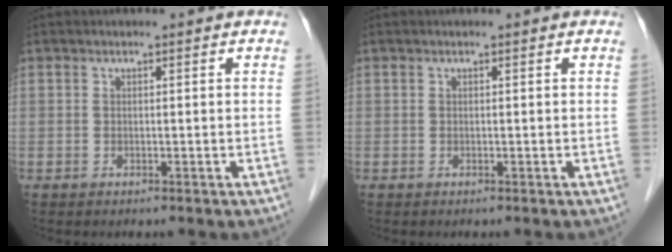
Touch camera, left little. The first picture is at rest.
{"total": 0.0}